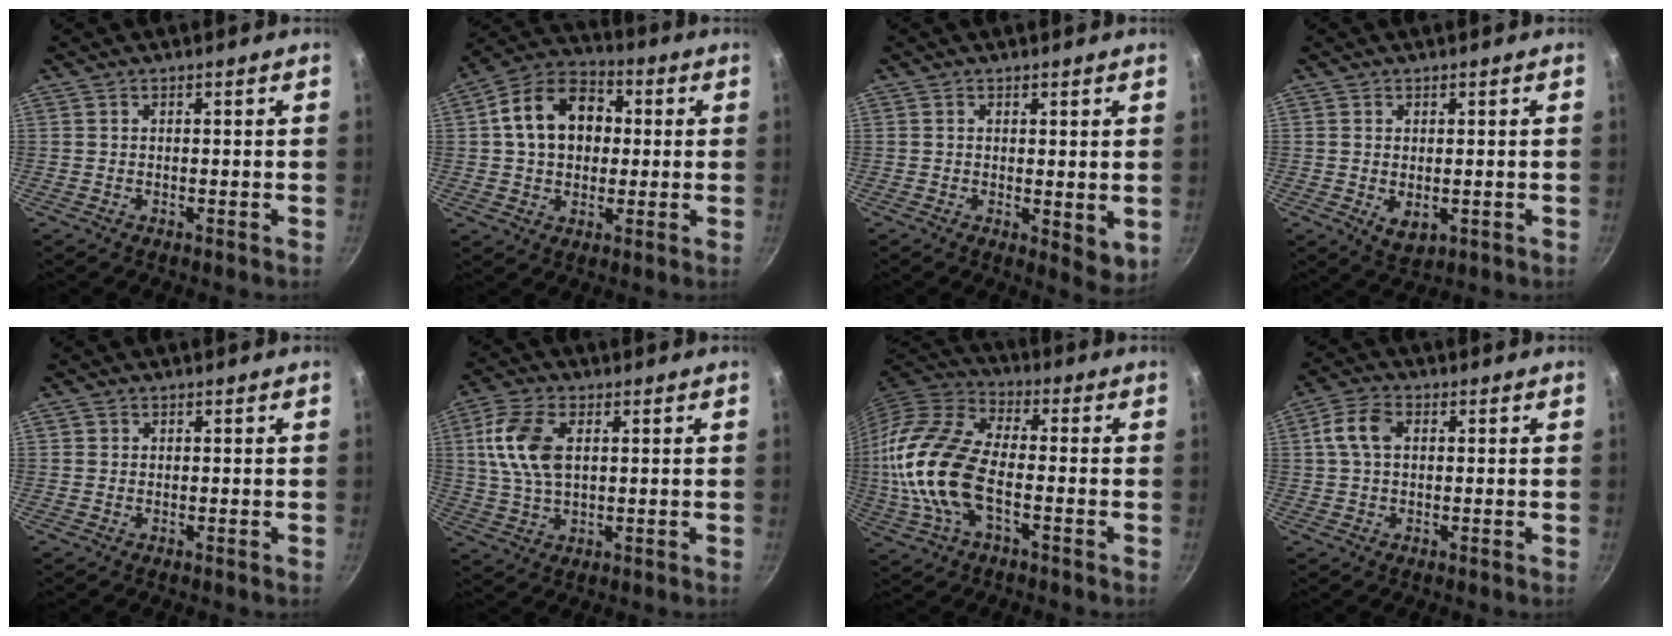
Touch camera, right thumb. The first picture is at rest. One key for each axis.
{"total": 14.4, "fx": 1.9, "fy": 10.9, "fz": 9.3, "tx": -0.124, "ty": 0.027, "tz": 0.017}
{"total": 4.8, "fx": 0.4, "fy": 2.3, "fz": 4.2, "tx": -0.057, "ty": -0.013, "tz": 0.009}
{"total": 4.0, "fx": -0.5, "fy": 2.5, "fz": 3.1, "tx": -0.050, "ty": -0.015, "tz": -0.001}
{"total": 0.8, "fx": 0.2, "fy": 0.7, "fz": 0.1, "tx": 0.001, "ty": 0.001, "tz": 0.000}
{"total": 10.8, "fx": 2.4, "fy": 6.2, "fz": 8.5, "tx": -0.162, "ty": 0.004, "tz": 0.044}
{"total": 18.6, "fx": -2.7, "fy": 9.6, "fz": 15.7, "tx": -0.314, "ty": 0.026, "tz": -0.063}
{"total": 6.2, "fx": 1.2, "fy": 3.9, "fz": 4.7, "tx": -0.097, "ty": 0.017, "tz": 0.017}